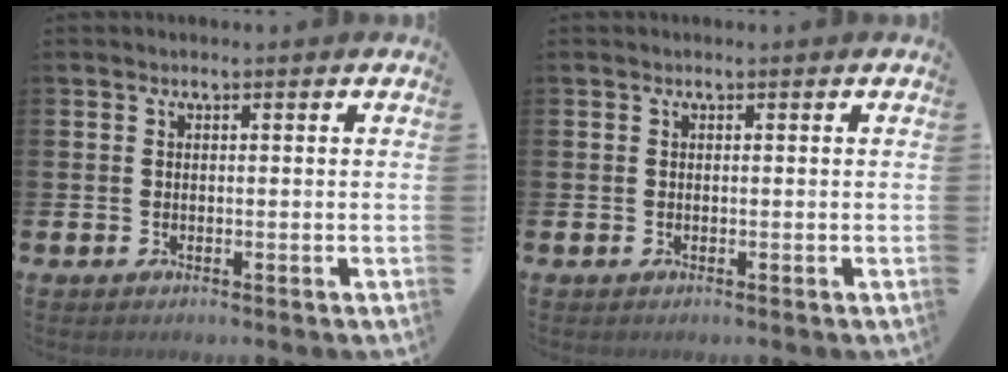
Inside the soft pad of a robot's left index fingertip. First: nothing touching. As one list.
[{"total": 0.0}]